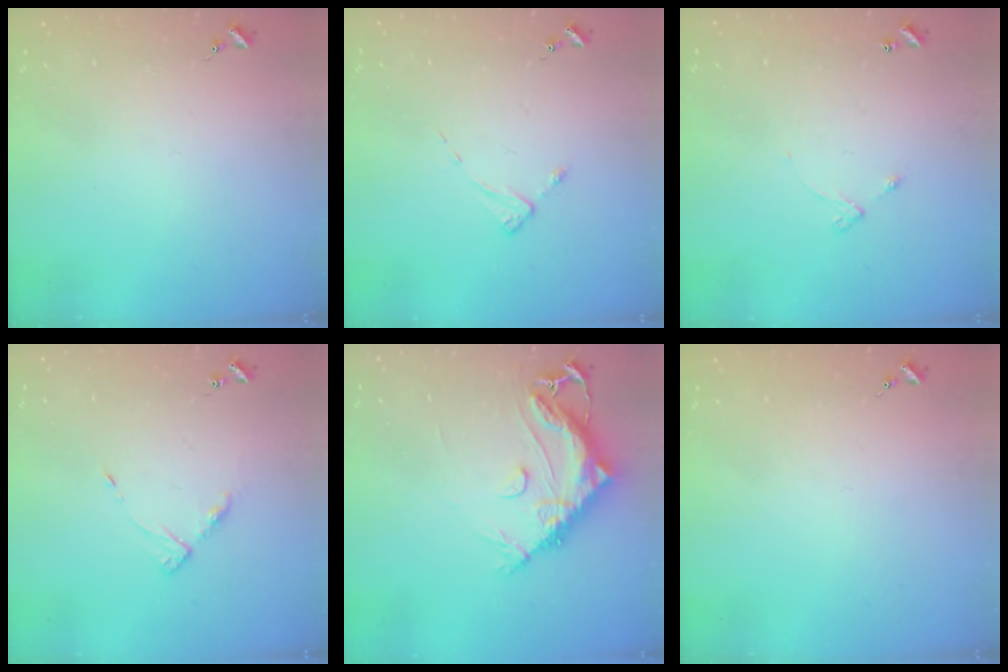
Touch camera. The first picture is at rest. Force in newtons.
{"total": 2.5, "press": 2.5, "slide": 0.3}
{"total": 4.4, "press": 4.4, "slide": 0.5}
{"total": 5.4, "press": 5.3, "slide": 0.6}
{"total": 14.1, "press": 14.0, "slide": 1.4}
{"total": 0.0}